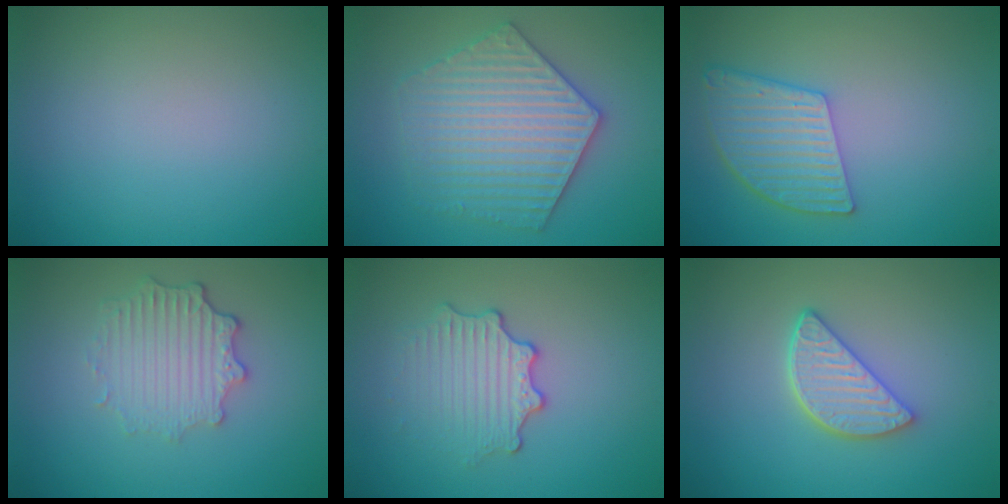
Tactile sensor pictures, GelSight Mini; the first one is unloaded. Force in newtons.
{"total": 6.1, "press": 6.1, "slide": 0.9}
{"total": 5.1, "press": 4.0, "slide": 3.1}
{"total": 3.6, "press": 2.9, "slide": 2.2}
{"total": 3.0, "press": 2.6, "slide": 1.5}
{"total": 3.9, "press": 3.2, "slide": 2.2}